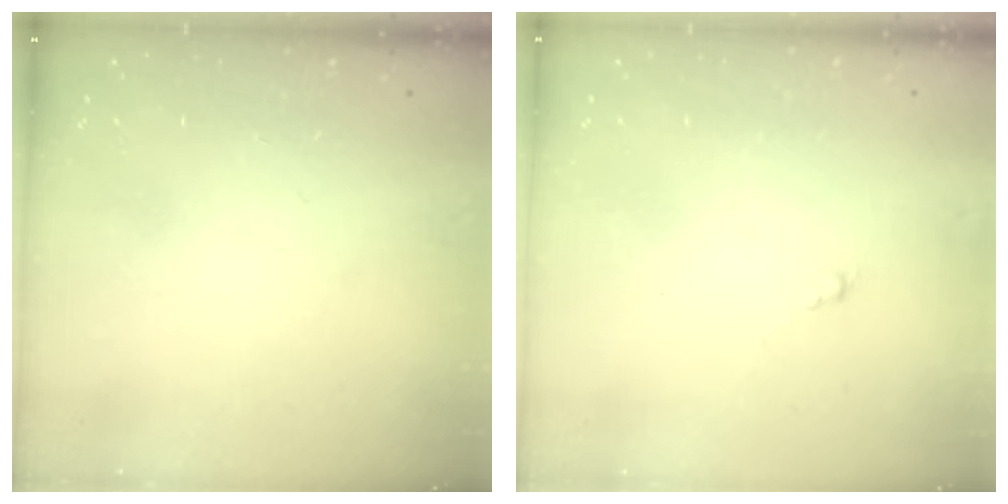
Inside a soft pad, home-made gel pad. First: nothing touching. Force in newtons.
{"total": 0.0}